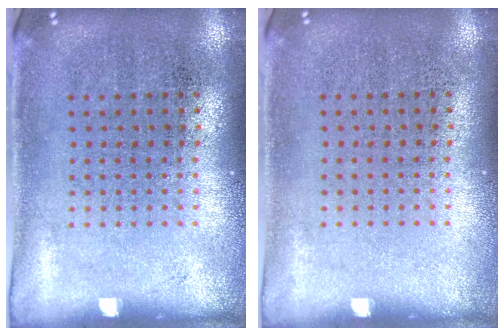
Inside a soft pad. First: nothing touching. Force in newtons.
{"total": 0.0}